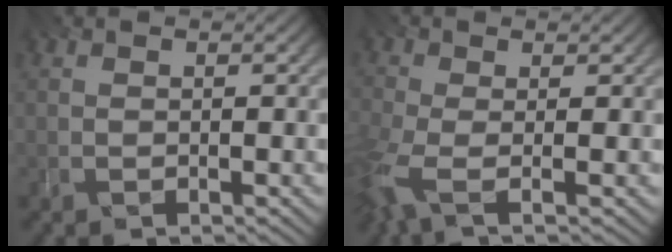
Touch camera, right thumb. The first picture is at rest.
{"total": 5.5, "force": [-2.1, 2.1, 4.7], "torque": [-0.122, -0.016, -0.053]}